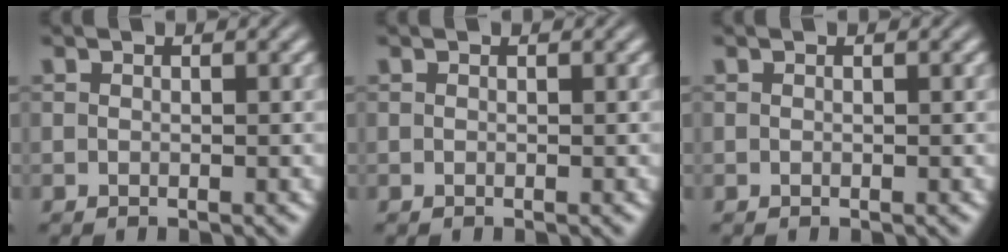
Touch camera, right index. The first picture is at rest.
{"total": 0.0}
{"total": 0.0}